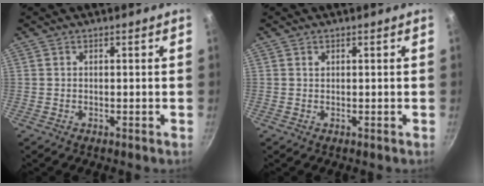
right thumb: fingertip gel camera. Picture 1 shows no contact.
{"total": 0.5, "force": [0.3, 0.4, 0.2], "torque": [-0.002, 0.000, 0.005]}